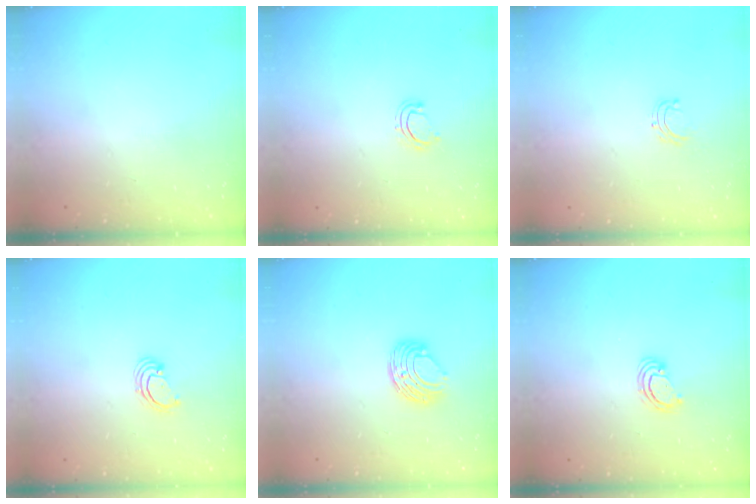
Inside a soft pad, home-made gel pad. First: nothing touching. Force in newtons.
{"total": 5.0, "press": 4.8, "slide": 1.2}
{"total": 3.7, "press": 3.7, "slide": 0.3}
{"total": 2.6, "press": 2.6, "slide": 0.3}
{"total": 8.0, "press": 7.9, "slide": 0.4}
{"total": 2.4, "press": 2.4, "slide": 0.2}